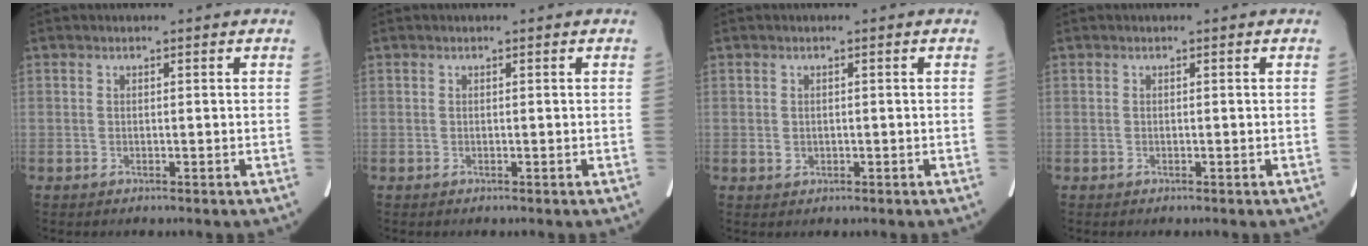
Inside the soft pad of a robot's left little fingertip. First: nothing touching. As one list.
[{"total": 0.0}, {"total": 1.2, "force": [-0.1, 1.0, 0.5], "torque": [-0.012, 0.000, 0.003]}, {"total": 0.0}]